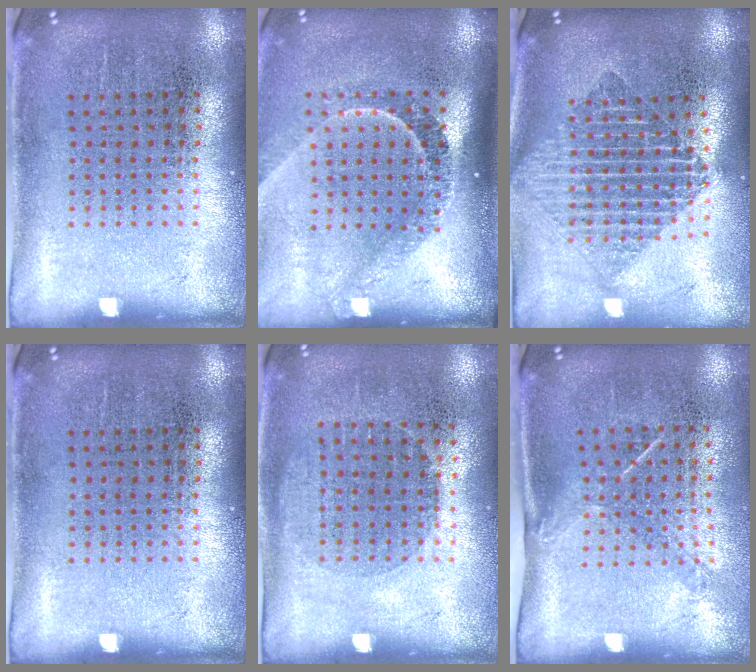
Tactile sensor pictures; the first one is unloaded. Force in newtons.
{"total": 2.2, "press": 1.5, "slide": 1.5}
{"total": 1.9, "press": 1.6, "slide": 1.0}
{"total": 0.0}
{"total": 0.9, "press": 0.8, "slide": 0.4}
{"total": 1.4, "press": 1.0, "slide": 1.1}